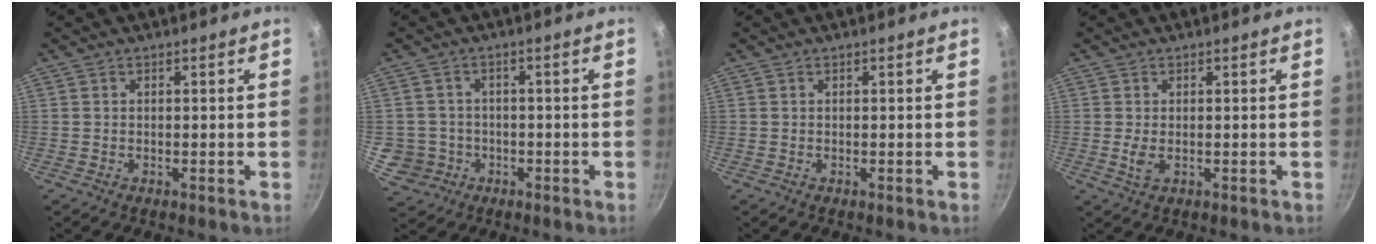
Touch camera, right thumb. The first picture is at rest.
{"total": 6.0, "force": [-1.4, 5.8, 1.0], "torque": [0.001, 0.019, -0.014]}
{"total": 0.0}
{"total": 2.0, "force": [-0.1, 1.1, 1.7], "torque": [-0.034, -0.004, 0.001]}